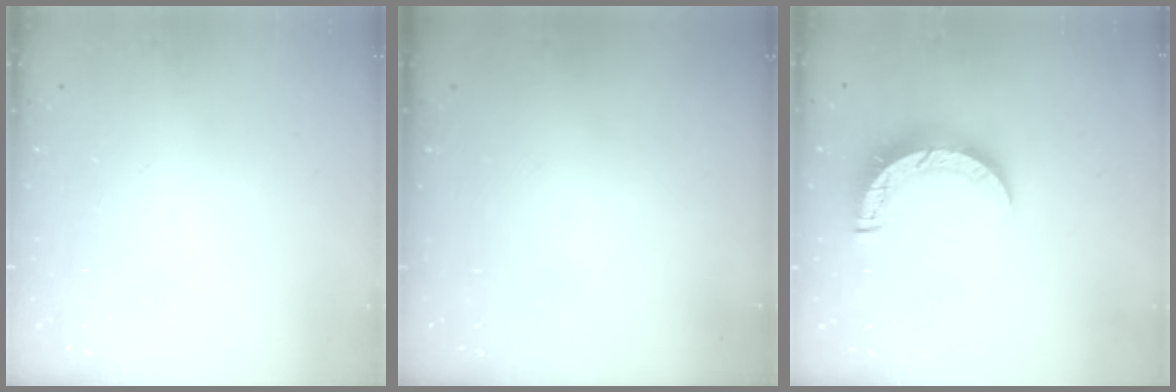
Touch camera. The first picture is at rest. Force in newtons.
{"total": 0.0}
{"total": 10.2, "press": 10.1, "slide": 1.0}